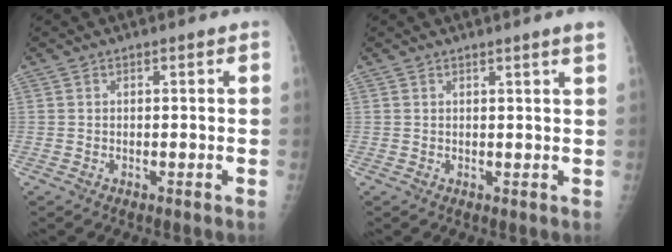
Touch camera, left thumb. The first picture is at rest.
{"total": 2.1, "force": [1.4, -0.6, 1.4], "torque": [-0.018, -0.007, 0.021]}